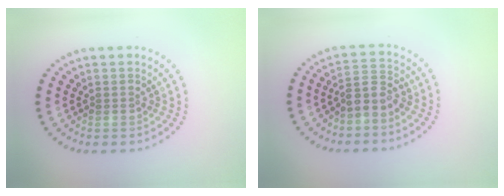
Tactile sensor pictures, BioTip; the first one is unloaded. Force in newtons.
{"total": 2.5, "press": 2.0, "slide": 1.6}